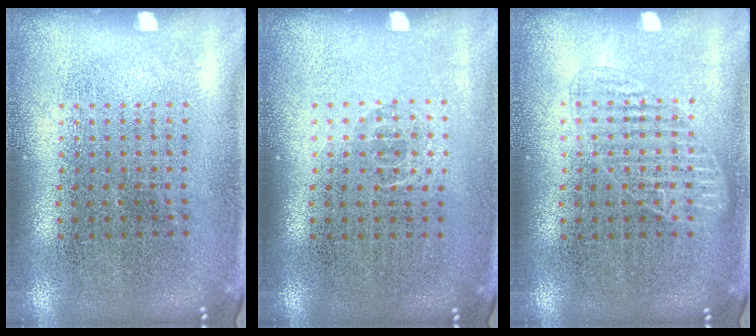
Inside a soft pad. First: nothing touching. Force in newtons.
{"total": 0.6, "press": 0.4, "slide": 0.4}
{"total": 1.6, "press": 1.6, "slide": 0.3}